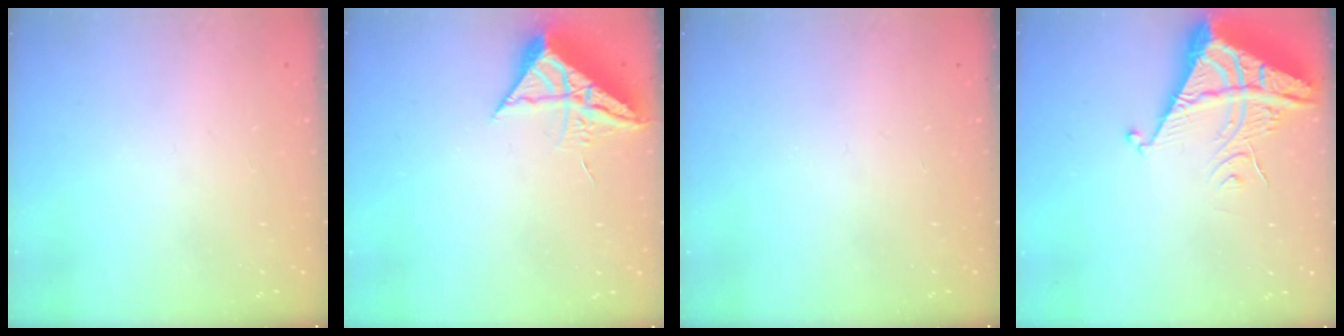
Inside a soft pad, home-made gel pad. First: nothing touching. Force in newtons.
{"total": 10.0, "press": 9.9, "slide": 0.8}
{"total": 0.0}
{"total": 8.3, "press": 8.2, "slide": 1.0}